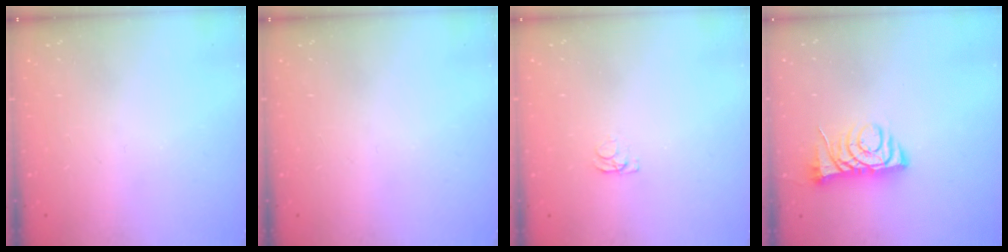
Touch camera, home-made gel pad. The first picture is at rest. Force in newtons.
{"total": 0.0}
{"total": 1.2, "press": 1.1, "slide": 0.3}
{"total": 7.6, "press": 7.5, "slide": 1.0}